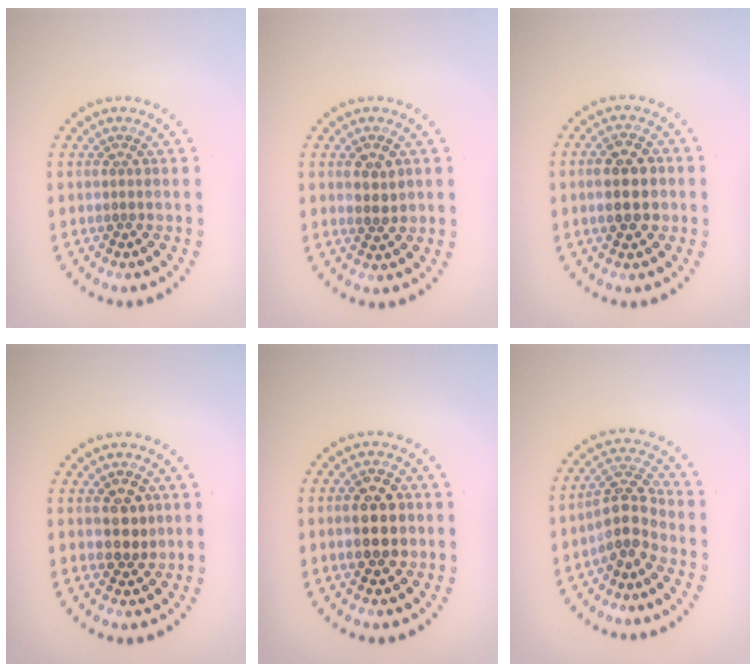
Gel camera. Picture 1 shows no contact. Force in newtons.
{"total": 1.7, "press": 1.6, "slide": 0.2}
{"total": 3.9, "press": 3.9, "slide": 0.2}
{"total": 2.5, "press": 2.5, "slide": 0.3}
{"total": 4.5, "press": 4.5, "slide": 0.2}
{"total": 3.8, "press": 3.3, "slide": 2.0}